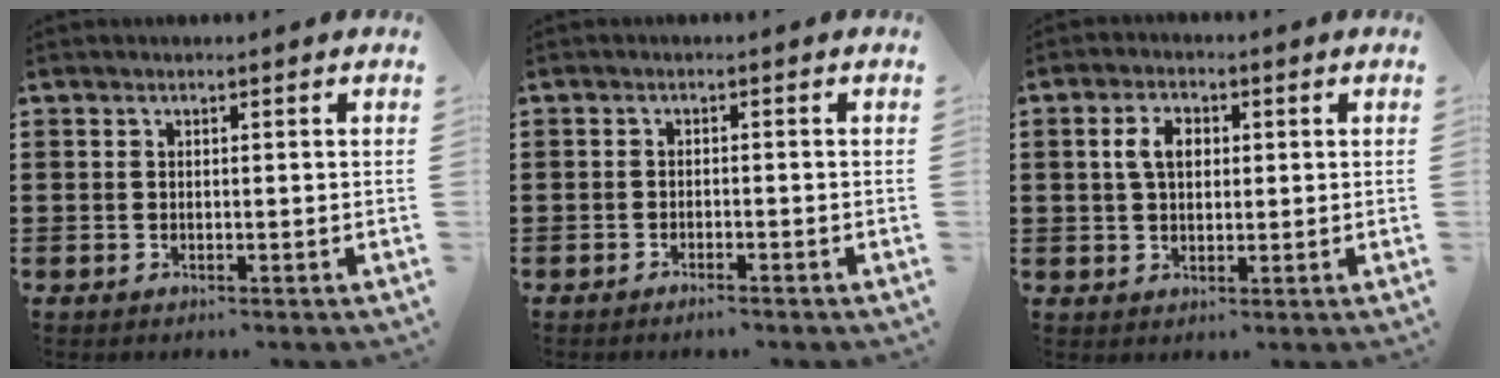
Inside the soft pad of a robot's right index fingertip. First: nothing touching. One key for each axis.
{"total": 1.1, "fx": -1.0, "fy": 0.0, "fz": 0.4, "tx": -0.010, "ty": -0.002, "tz": -0.019}
{"total": 4.5, "fx": 0.8, "fy": 2.8, "fz": 3.5, "tx": -0.077, "ty": 0.014, "tz": 0.012}